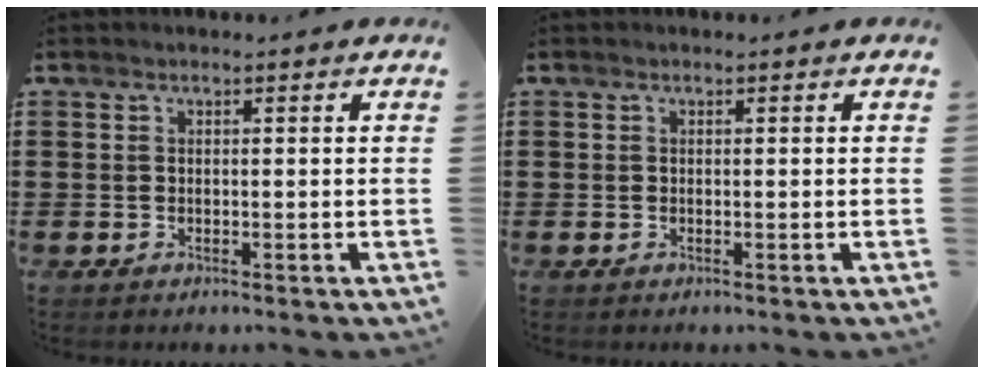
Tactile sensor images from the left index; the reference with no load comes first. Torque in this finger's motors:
{"motor_torque": [0.02, -0.02, -0.01, 0.00]}